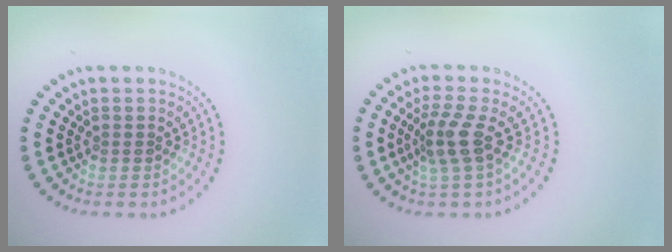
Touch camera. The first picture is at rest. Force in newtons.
{"total": 2.8, "press": 2.1, "slide": 1.8}